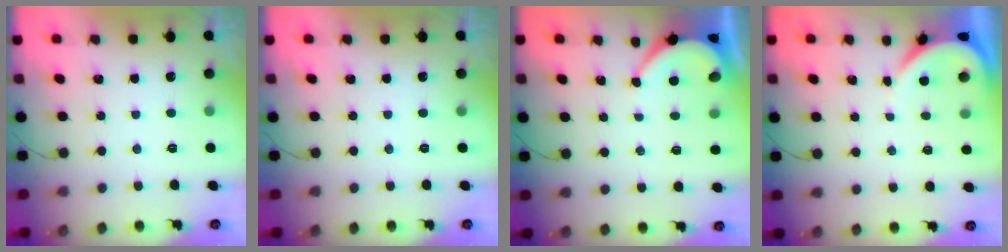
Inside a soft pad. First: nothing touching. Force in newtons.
{"total": 0.0}
{"total": 3.7, "press": 3.6, "slide": 0.3}
{"total": 3.7, "press": 3.6, "slide": 0.2}